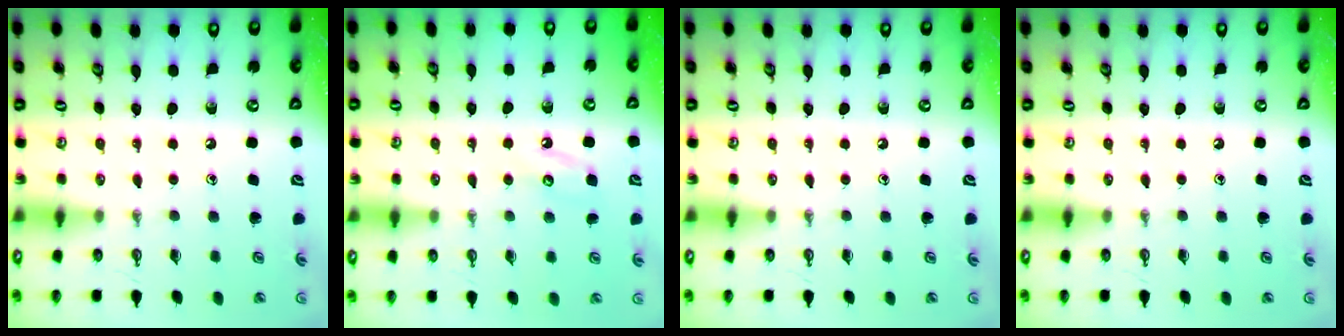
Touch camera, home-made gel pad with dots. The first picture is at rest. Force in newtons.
{"total": 4.7, "press": 4.7, "slide": 0.7}
{"total": 0.0}
{"total": 0.0}